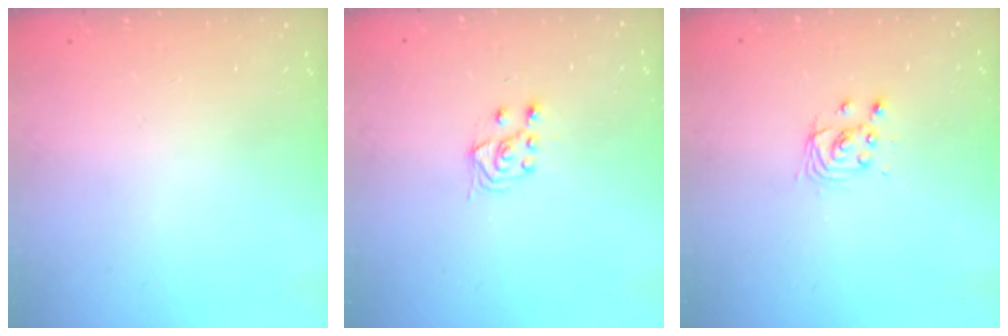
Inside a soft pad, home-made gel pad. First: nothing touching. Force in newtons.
{"total": 4.2, "press": 4.1, "slide": 1.1}
{"total": 3.3, "press": 3.3, "slide": 0.3}